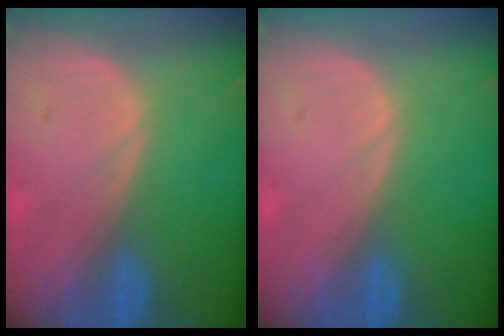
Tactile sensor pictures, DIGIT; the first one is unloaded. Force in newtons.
{"total": 0.0}